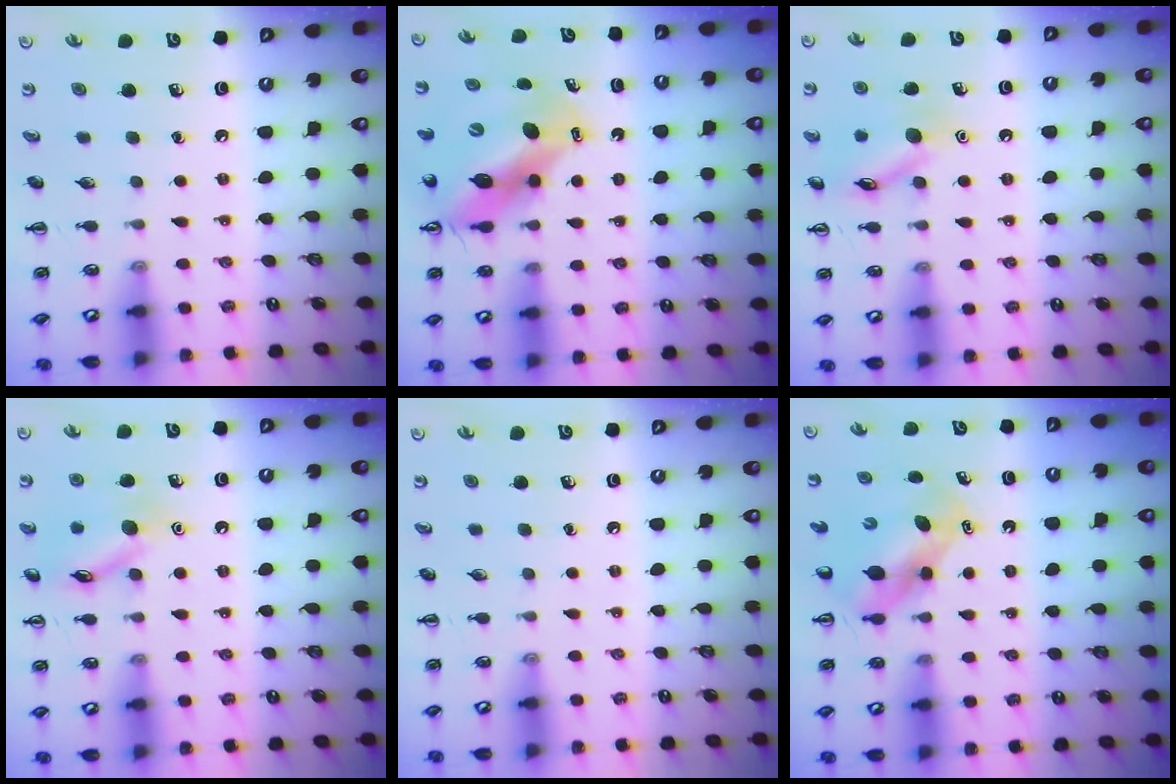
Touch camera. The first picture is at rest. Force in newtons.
{"total": 12.5, "press": 11.9, "slide": 3.8}
{"total": 11.7, "press": 11.7, "slide": 0.6}
{"total": 11.7, "press": 11.7, "slide": 0.6}
{"total": 0.0}
{"total": 6.1, "press": 6.0, "slide": 1.0}